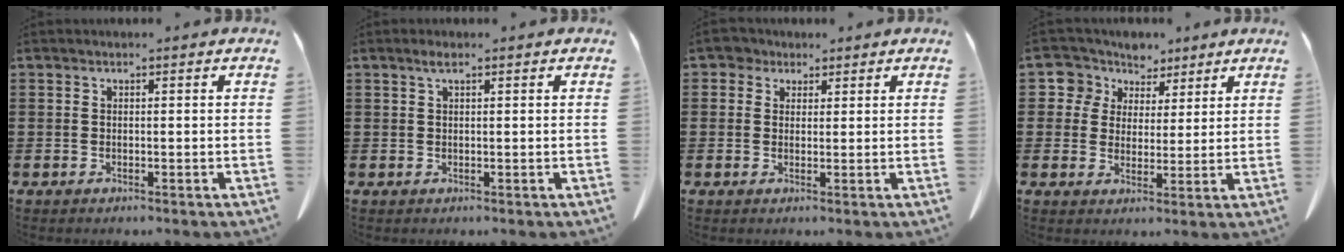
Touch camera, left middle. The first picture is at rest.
{"total": 1.2, "force": [0.6, 0.2, 1.0], "torque": [-0.022, 0.003, 0.009]}
{"total": 2.6, "force": [1.9, 1.7, 0.6], "torque": [-0.021, 0.011, 0.035]}
{"total": 5.9, "force": [3.9, 4.5, 0.2], "torque": [-0.043, -0.010, 0.069]}